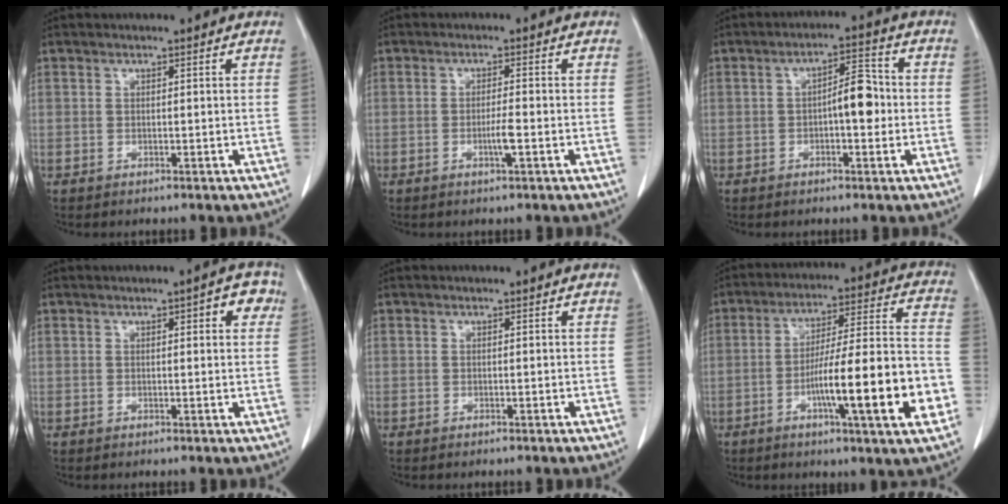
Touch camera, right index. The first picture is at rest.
{"total": 2.4, "force": [-0.7, -0.1, 2.3], "torque": [-0.040, -0.001, -0.011]}
{"total": 5.4, "force": [-0.4, 1.8, 5.1], "torque": [-0.074, 0.021, -0.005]}
{"total": 3.4, "force": [1.4, 1.0, 3.0], "torque": [-0.032, 0.008, 0.014]}
{"total": 0.0}
{"total": 17.8, "force": [-5.3, 0.8, 17.0], "torque": [-0.248, 0.006, -0.078]}